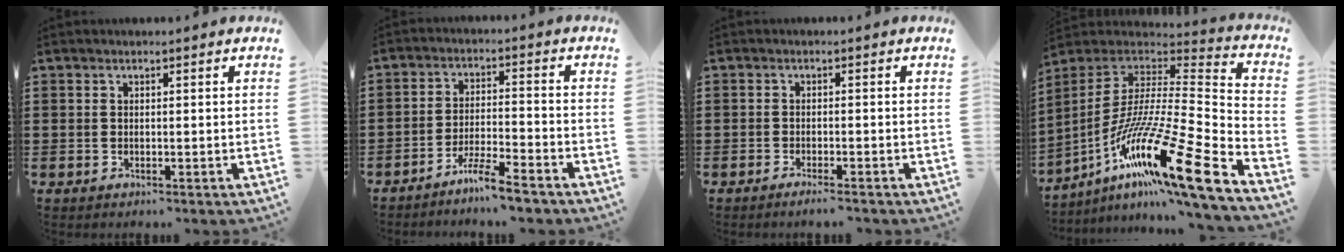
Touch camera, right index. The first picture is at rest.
{"total": 5.6, "force": [-5.1, -0.4, 2.4], "torque": [-0.054, -0.010, -0.099]}
{"total": 1.4, "force": [-1.3, -0.2, 0.6], "torque": [-0.010, -0.003, -0.023]}
{"total": 20.0, "force": [-11.0, 2.4, 16.5], "torque": [-0.314, -0.003, -0.208]}